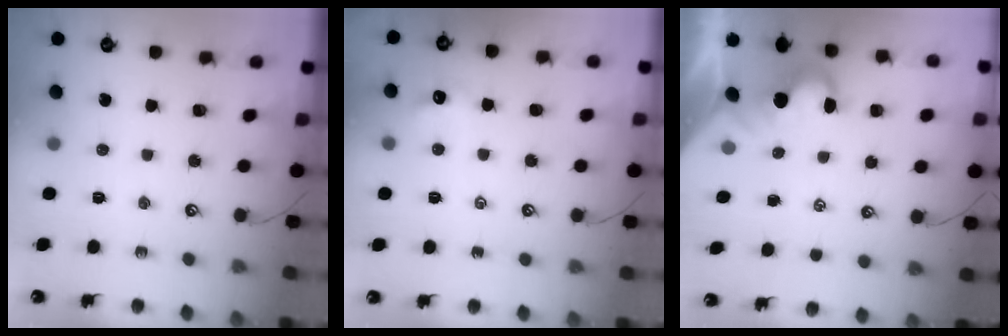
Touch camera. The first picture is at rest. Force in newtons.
{"total": 3.2, "press": 3.2, "slide": 0.6}
{"total": 1.9, "press": 1.7, "slide": 0.8}